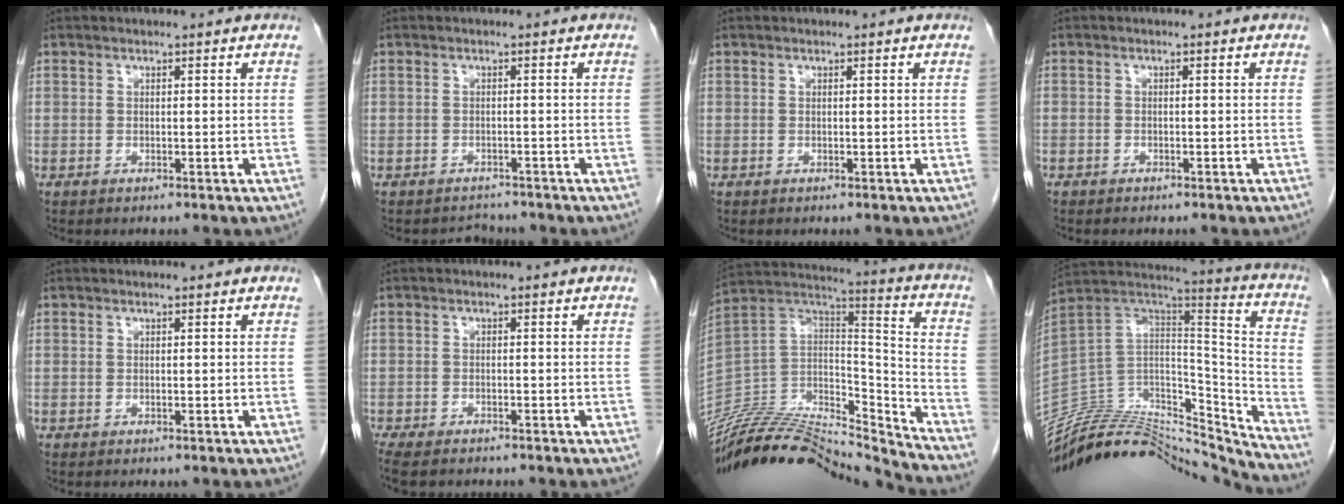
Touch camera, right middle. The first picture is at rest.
{"total": 2.1, "force": [-1.9, 0.8, -0.4], "torque": [0.001, -0.003, -0.029]}
{"total": 0.0}
{"total": 0.9, "force": [-0.7, 0.6, 0.1], "torque": [-0.006, 0.003, -0.012]}
{"total": 0.0}
{"total": 7.2, "force": [-6.0, 2.3, 3.4], "torque": [-0.059, -0.012, -0.091]}
{"total": 27.7, "force": [-25.7, 4.1, 9.5], "torque": [-0.191, -0.001, -0.427]}
{"total": 27.7, "force": [-26.5, 5.4, 6.1], "torque": [-0.106, 0.028, -0.417]}